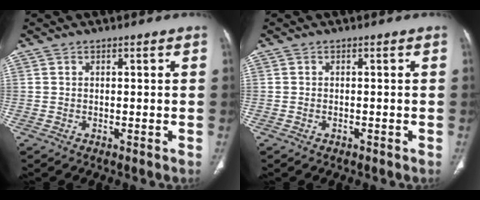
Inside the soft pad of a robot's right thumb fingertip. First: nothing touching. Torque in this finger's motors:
{"motor_torque": [-0.42, -0.12, -0.15, 0.14, 0.04]}